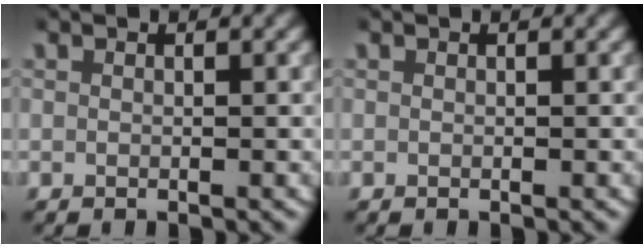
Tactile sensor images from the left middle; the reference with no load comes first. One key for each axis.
{"total": 0.0}